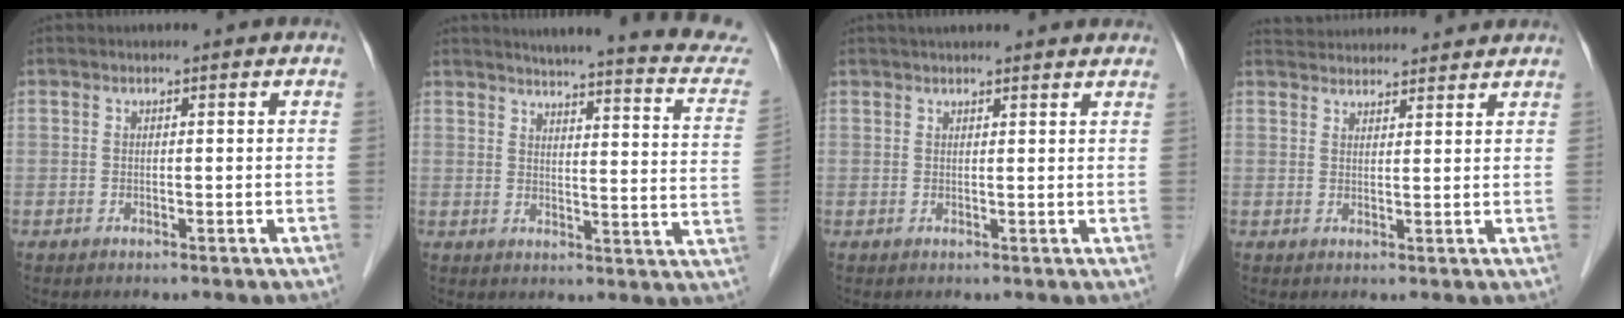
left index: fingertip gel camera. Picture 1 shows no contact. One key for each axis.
{"total": 19.8, "fx": 18.0, "fy": 1.3, "fz": 8.0, "tx": -0.096, "ty": -0.063, "tz": 0.191}
{"total": 10.3, "fx": 9.4, "fy": 1.5, "fz": 4.1, "tx": -0.047, "ty": 0.027, "tz": 0.106}
{"total": 9.9, "fx": 9.6, "fy": 1.4, "fz": 2.1, "tx": -0.031, "ty": 0.035, "tz": 0.131}